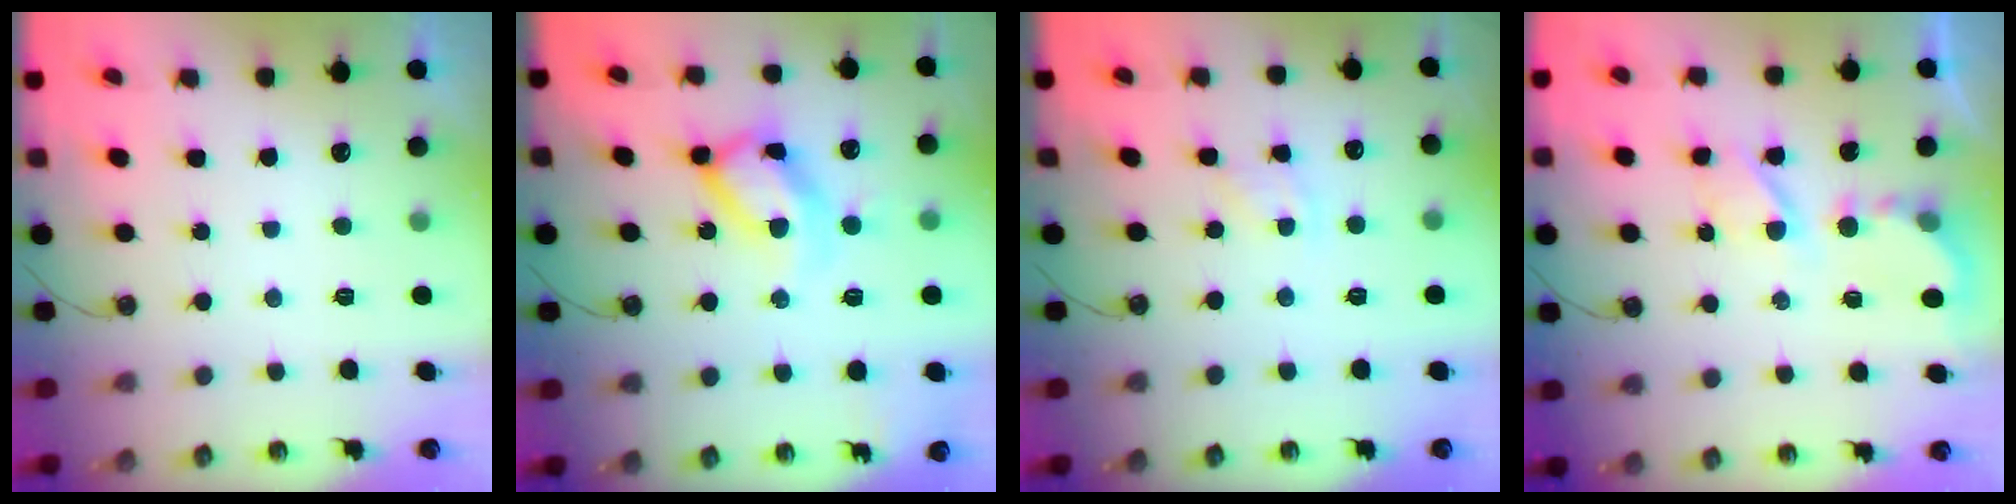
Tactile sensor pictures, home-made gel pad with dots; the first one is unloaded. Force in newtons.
{"total": 15.7, "press": 15.6, "slide": 1.5}
{"total": 3.9, "press": 3.9, "slide": 0.5}
{"total": 6.7, "press": 6.7, "slide": 0.6}